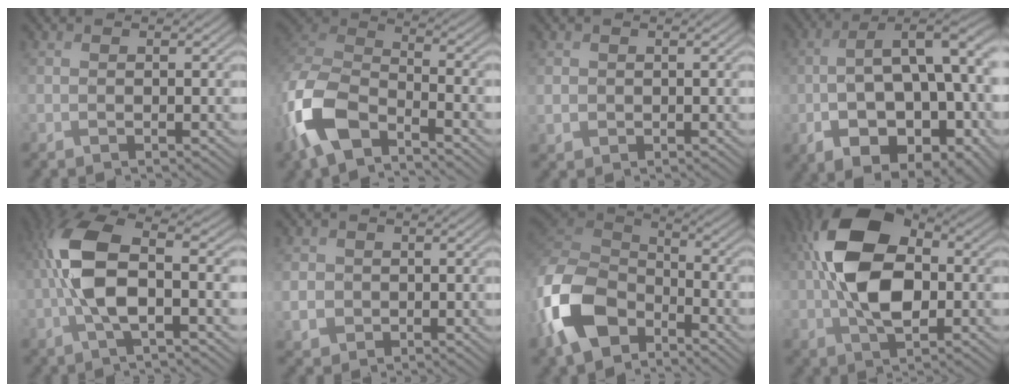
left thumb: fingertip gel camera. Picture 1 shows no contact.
{"total": 11.5, "force": [-6.6, 5.5, 7.6], "torque": [-0.185, -0.017, -0.150]}
{"total": 1.8, "force": [0.2, 1.7, 0.4], "torque": [-0.018, -0.006, 0.005]}
{"total": 16.1, "force": [-3.0, 8.3, 13.5], "torque": [-0.230, -0.021, -0.036]}
{"total": 10.1, "force": [-1.1, 3.8, 9.3], "torque": [-0.195, 0.017, -0.028]}
{"total": 2.9, "force": [0.0, 2.8, 0.8], "torque": [-0.031, -0.008, -0.002]}
{"total": 13.2, "force": [-6.8, 8.2, 7.8], "torque": [-0.204, -0.024, -0.146]}
{"total": 13.2, "force": [0.3, 7.8, 10.6], "torque": [-0.207, 0.014, -0.005]}